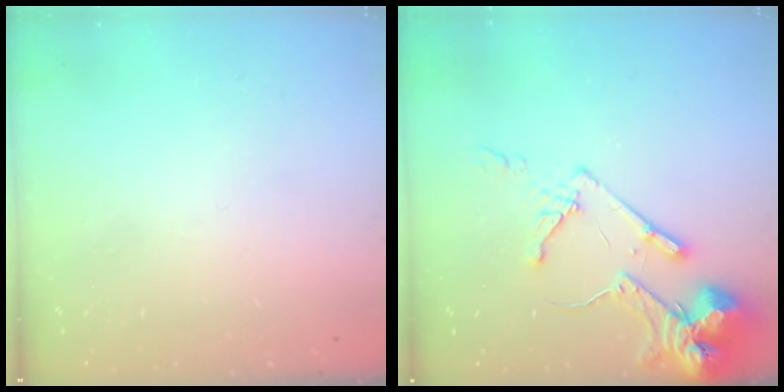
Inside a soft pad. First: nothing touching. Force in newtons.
{"total": 15.4, "press": 15.3, "slide": 1.9}